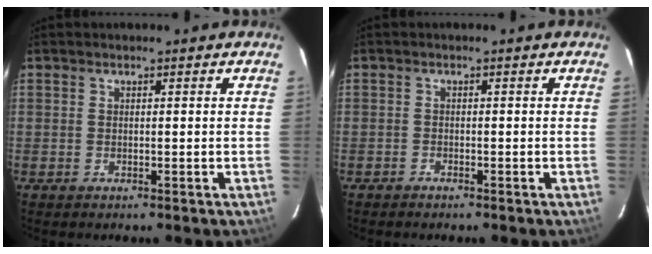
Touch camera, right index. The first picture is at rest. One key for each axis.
{"total": 0.9, "fx": -0.8, "fy": 0.3, "fz": 0.0, "tx": -0.008, "ty": 0.003, "tz": -0.016}